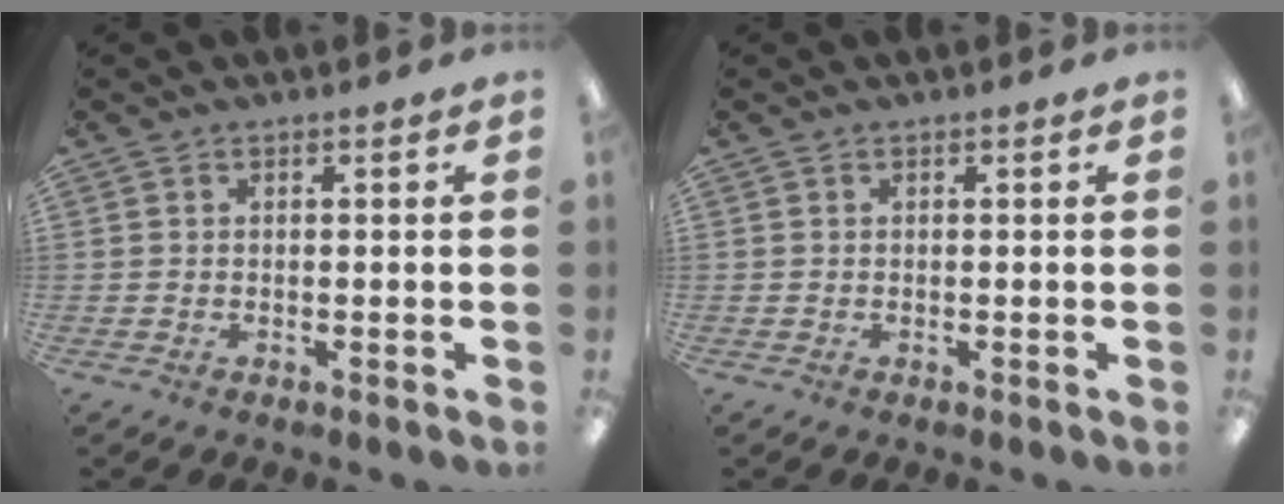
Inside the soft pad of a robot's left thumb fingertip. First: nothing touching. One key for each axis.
{"total": 0.0}